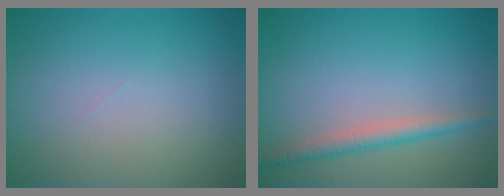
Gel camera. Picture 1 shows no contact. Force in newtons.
{"total": 2.4, "press": 2.4, "slide": 0.0}